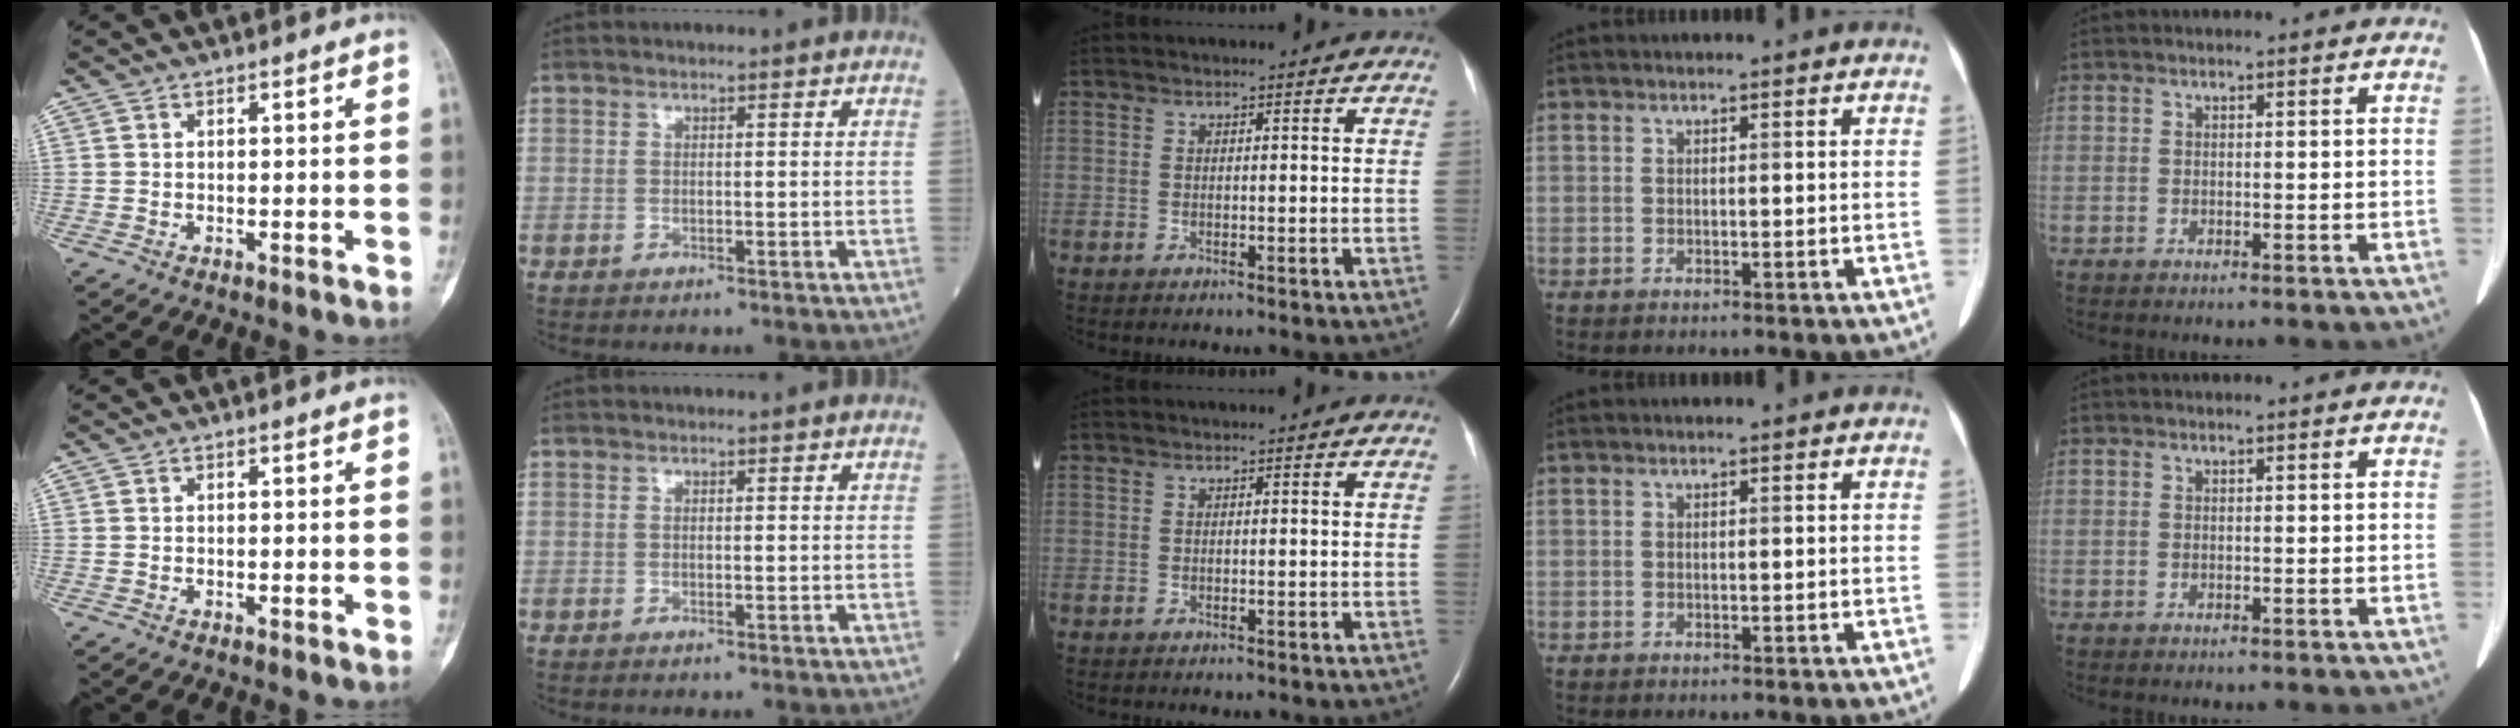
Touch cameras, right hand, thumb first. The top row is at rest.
{}